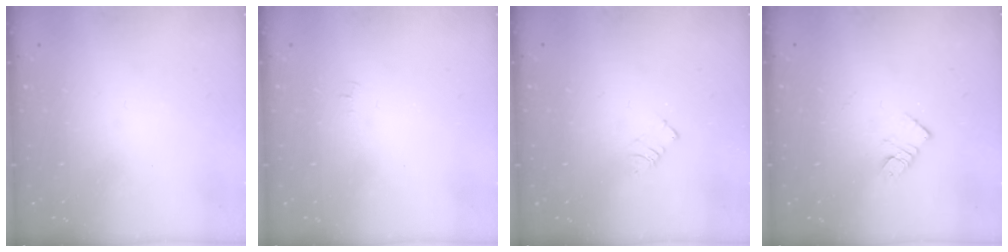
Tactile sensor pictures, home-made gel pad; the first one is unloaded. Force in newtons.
{"total": 4.3, "press": 4.2, "slide": 0.6}
{"total": 2.6, "press": 2.6, "slide": 0.3}
{"total": 4.9, "press": 4.9, "slide": 0.2}